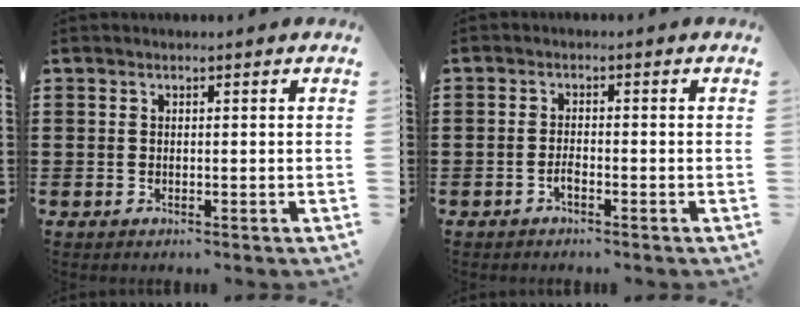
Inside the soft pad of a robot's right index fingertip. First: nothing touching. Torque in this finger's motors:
{"motor_torque": [2.14, 0.00, 0.05, -0.01]}